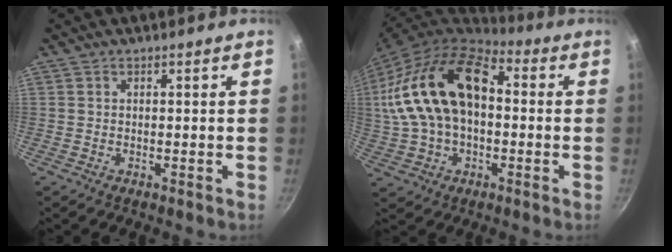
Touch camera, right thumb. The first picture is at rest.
{"total": 22.8, "force": [1.7, 14.3, 17.6], "torque": [-0.338, 0.043, 0.023]}